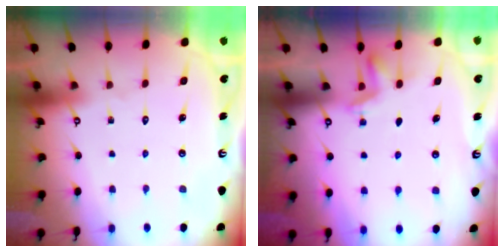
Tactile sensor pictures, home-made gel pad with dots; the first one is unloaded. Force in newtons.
{"total": 2.7, "press": 2.4, "slide": 1.2}